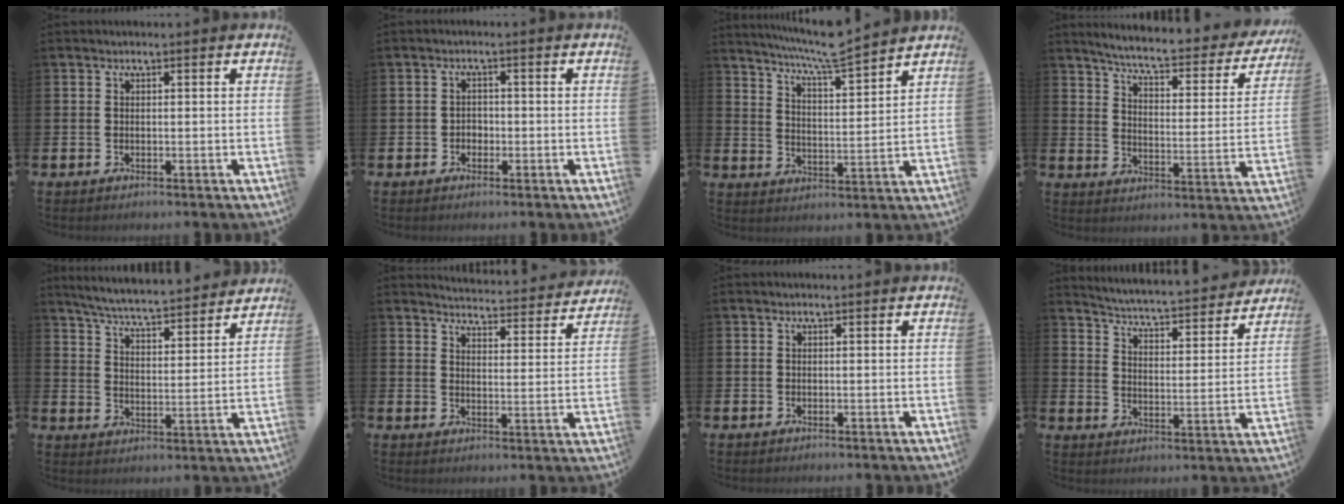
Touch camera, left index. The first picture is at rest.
{"total": 1.6, "force": [-0.7, 1.4, 0.4], "torque": [-0.009, 0.003, -0.016]}
{"total": 7.3, "force": [6.9, -0.1, 2.2], "torque": [-0.069, -0.044, 0.121]}
{"total": 5.8, "force": [5.2, 0.6, 2.4], "torque": [-0.070, -0.044, 0.081]}
{"total": 6.1, "force": [6.0, 0.1, 1.3], "torque": [-0.056, -0.045, 0.103]}
{"total": 4.3, "force": [4.3, 0.3, 0.2], "torque": [-0.021, -0.037, 0.073]}
{"total": 0.0}
{"total": 4.8, "force": [4.7, 0.1, 0.8], "torque": [-0.046, -0.043, 0.075]}